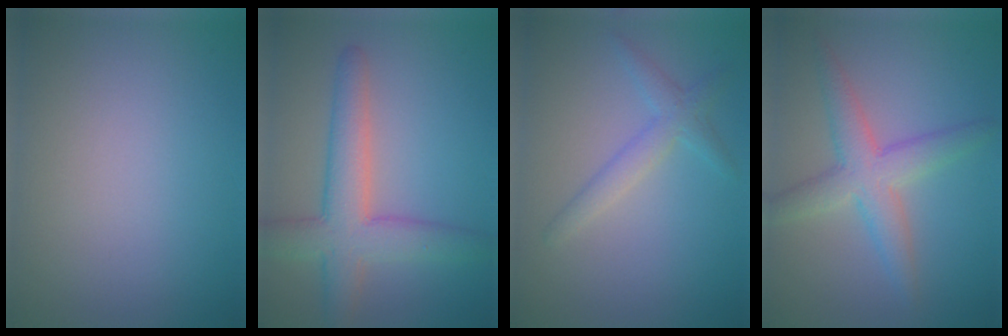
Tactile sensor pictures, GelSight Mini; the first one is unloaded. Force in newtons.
{"total": 5.8, "press": 5.8, "slide": 0.2}
{"total": 2.3, "press": 2.3, "slide": 0.1}
{"total": 4.4, "press": 4.4, "slide": 0.2}